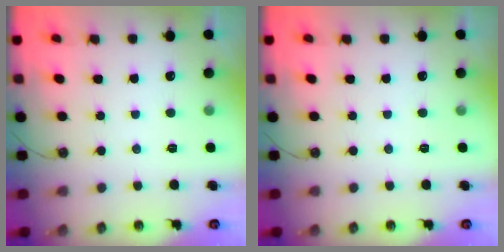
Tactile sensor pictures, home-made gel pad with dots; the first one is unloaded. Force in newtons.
{"total": 0.0}